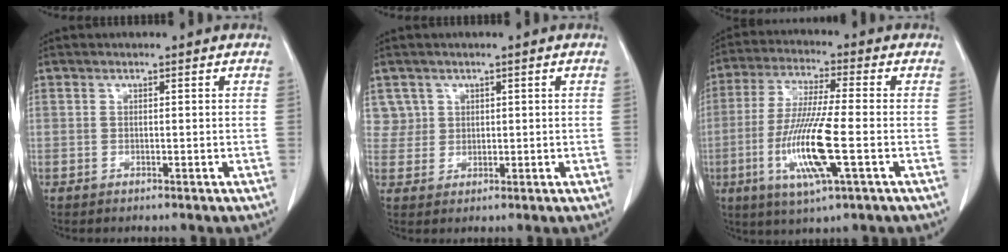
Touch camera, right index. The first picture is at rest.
{"total": 3.3, "force": [1.6, 2.8, -0.5], "torque": [0.027, 0.006, 0.027]}
{"total": 12.7, "force": [-3.4, 0.7, 12.2], "torque": [-0.252, -0.018, -0.067]}